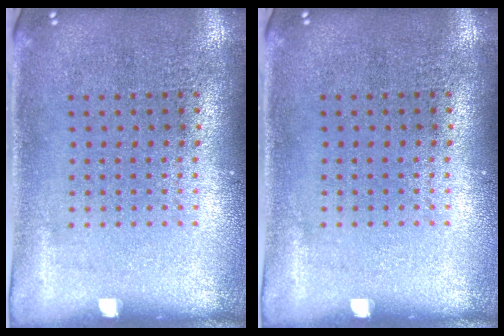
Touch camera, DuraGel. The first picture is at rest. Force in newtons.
{"total": 0.0}